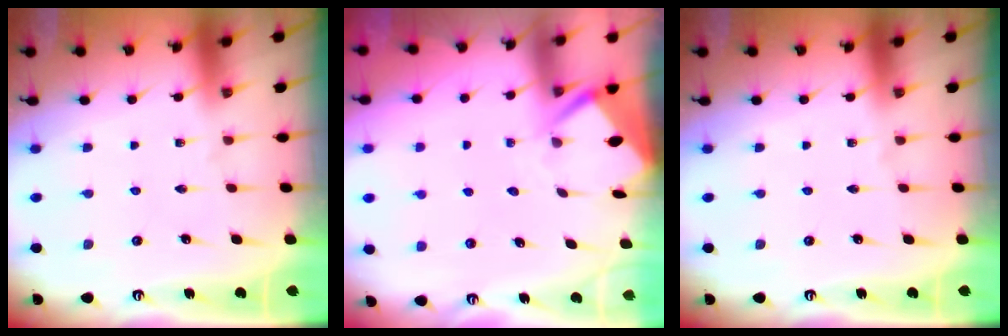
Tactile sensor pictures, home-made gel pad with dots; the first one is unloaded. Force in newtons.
{"total": 3.2, "press": 3.2, "slide": 0.3}
{"total": 0.0}